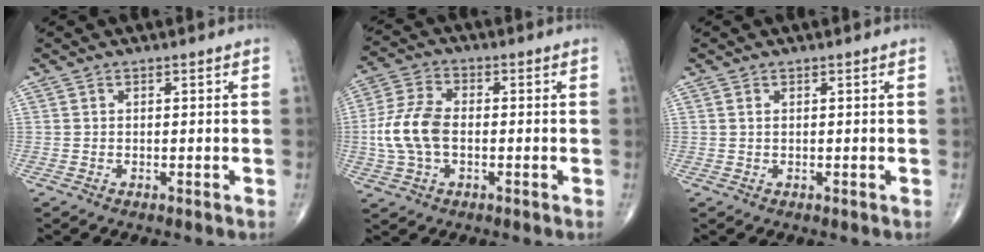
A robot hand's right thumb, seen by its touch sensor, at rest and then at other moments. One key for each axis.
{"total": 10.2, "fx": -1.0, "fy": 6.1, "fz": 8.1, "tx": -0.177, "ty": 0.018, "tz": -0.024}
{"total": 0.5, "fx": 0.3, "fy": 0.2, "fz": 0.4, "tx": -0.012, "ty": 0.004, "tz": 0.006}